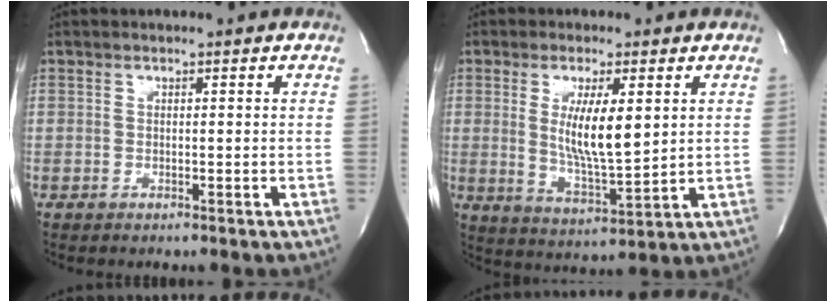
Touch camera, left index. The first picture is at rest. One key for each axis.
{"total": 8.4, "fx": 1.8, "fy": 1.6, "fz": 8.0, "tx": -0.156, "ty": -0.023, "tz": 0.039}